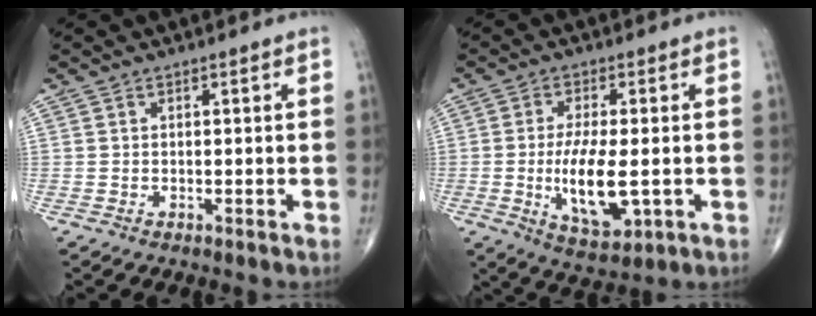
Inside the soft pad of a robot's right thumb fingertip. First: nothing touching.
{"total": 10.9, "force": [-1.6, 4.1, 9.9], "torque": [-0.179, -0.016, -0.019]}